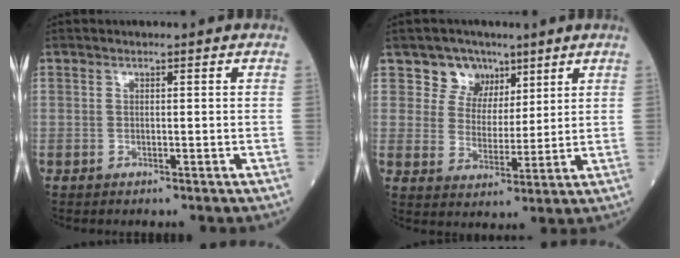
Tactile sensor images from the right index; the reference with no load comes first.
{"total": 6.5, "force": [4.0, 5.1, 0.7], "torque": [-0.010, 0.009, 0.070]}